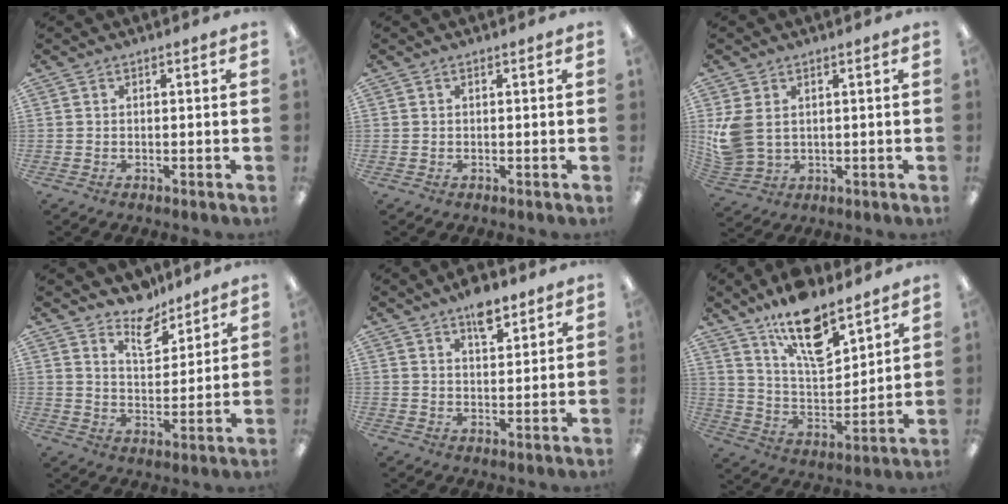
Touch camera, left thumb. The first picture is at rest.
{"total": 0.0}
{"total": 7.1, "force": [1.7, 5.2, 4.6], "torque": [-0.105, 0.002, 0.038]}
{"total": 8.6, "force": [7.1, 4.0, 2.9], "torque": [-0.034, -0.044, 0.126]}
{"total": 6.9, "force": [4.9, 3.1, 3.9], "torque": [-0.039, -0.027, 0.080]}
{"total": 16.2, "force": [11.6, 6.2, 9.5], "torque": [-0.158, -0.065, 0.198]}